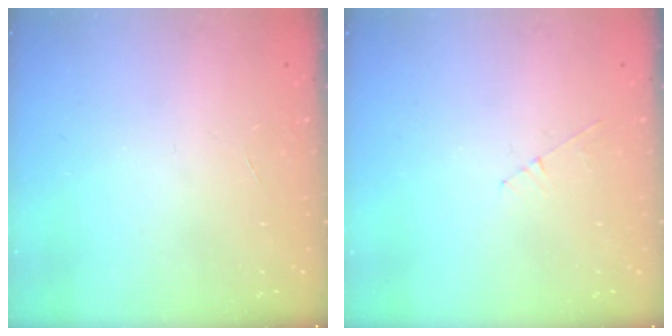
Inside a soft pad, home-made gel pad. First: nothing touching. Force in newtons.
{"total": 3.3, "press": 3.3, "slide": 0.4}